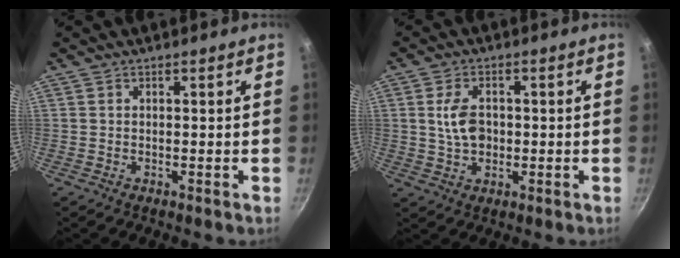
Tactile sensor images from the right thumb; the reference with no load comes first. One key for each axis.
{"total": 6.5, "fx": 0.4, "fy": 4.4, "fz": 4.8, "tx": -0.076, "ty": 0.006, "tz": 0.007}